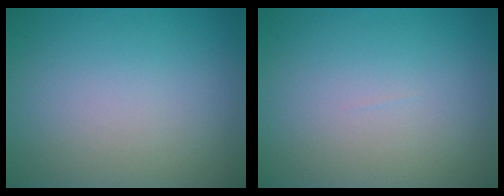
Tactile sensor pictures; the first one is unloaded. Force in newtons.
{"total": 0.0}